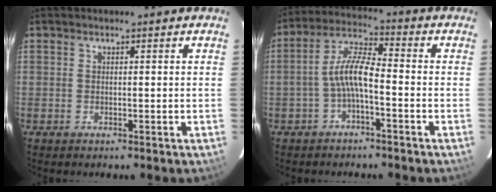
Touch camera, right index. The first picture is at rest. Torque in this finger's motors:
{"motor_torque": [1.00, -0.55, 0.63, 0.17]}